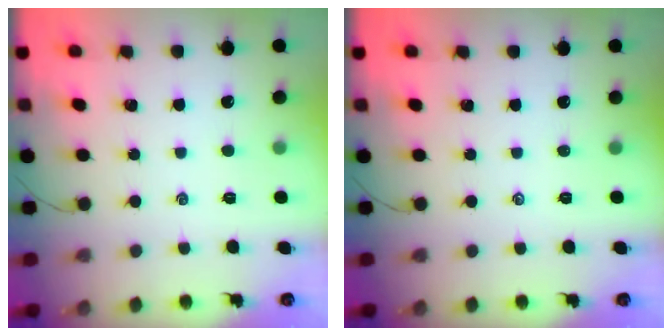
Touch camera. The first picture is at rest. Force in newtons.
{"total": 0.0}